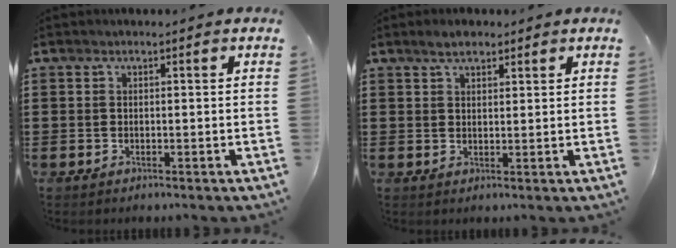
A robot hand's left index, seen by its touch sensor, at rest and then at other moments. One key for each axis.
{"total": 2.6, "fx": 2.1, "fy": 1.0, "fz": 1.2, "tx": -0.029, "ty": 0.006, "tz": 0.039}